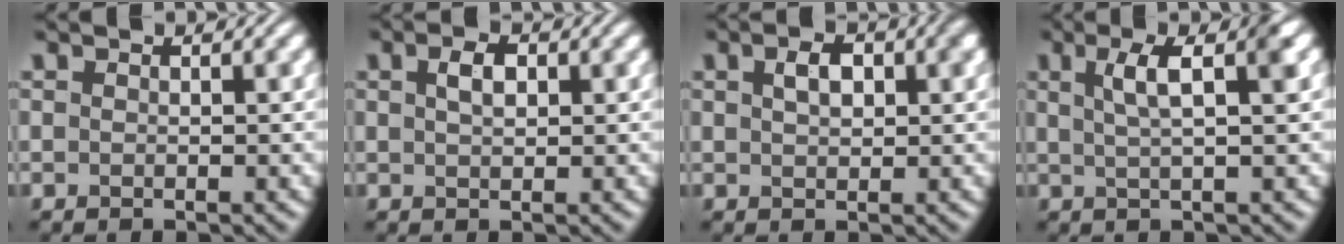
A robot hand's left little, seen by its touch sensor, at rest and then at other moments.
{"total": 2.1, "force": [0.7, 1.1, 1.6], "torque": [-0.031, 0.004, 0.012]}
{"total": 3.0, "force": [0.9, 1.6, 2.3], "torque": [-0.040, 0.005, 0.016]}
{"total": 4.5, "force": [1.5, 1.1, 4.1], "torque": [-0.060, 0.009, 0.021]}